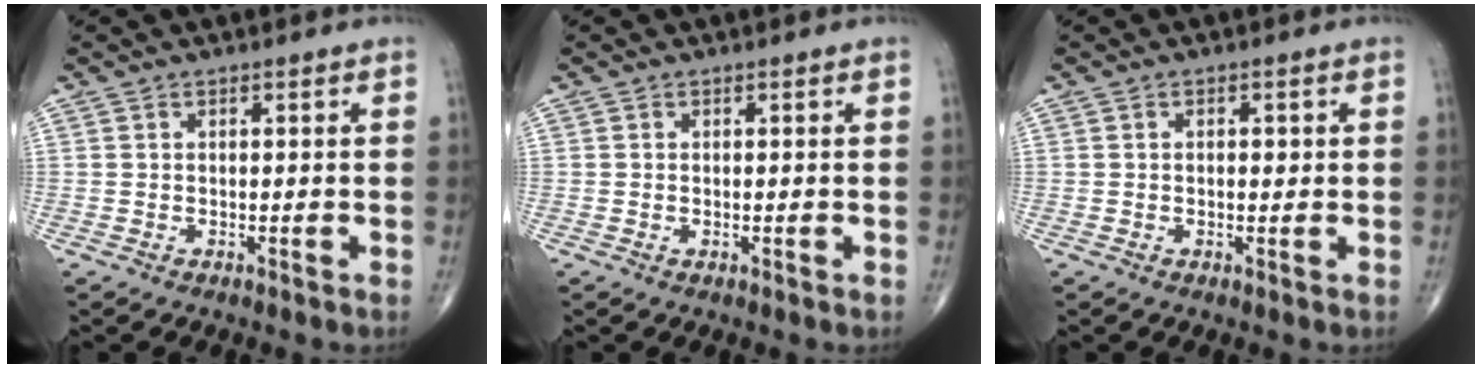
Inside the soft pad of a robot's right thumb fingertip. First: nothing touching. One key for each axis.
{"total": 0.0}
{"total": 1.6, "fx": 0.2, "fy": 0.8, "fz": 1.3, "tx": -0.018, "ty": 0.001, "tz": 0.002}